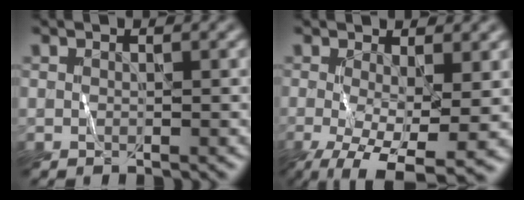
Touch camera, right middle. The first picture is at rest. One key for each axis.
{"total": 8.0, "fx": -2.7, "fy": 3.0, "fz": 6.9, "tx": -0.133, "ty": -0.025, "tz": -0.037}